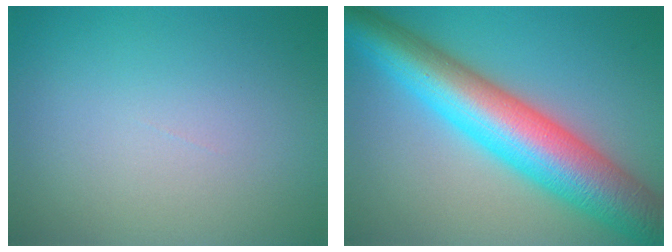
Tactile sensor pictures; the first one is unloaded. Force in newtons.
{"total": 11.6, "press": 11.6, "slide": 0.4}